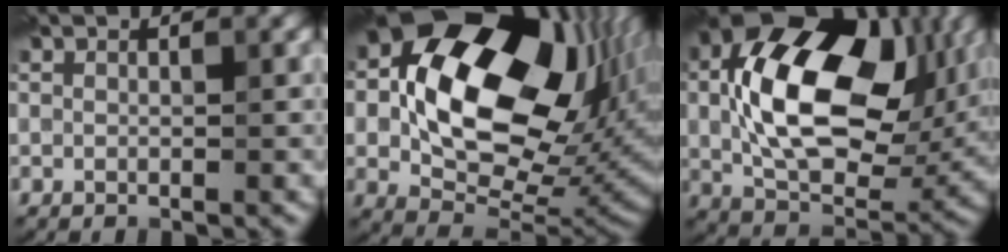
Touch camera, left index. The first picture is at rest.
{"total": 17.4, "force": [3.2, 11.4, 12.8], "torque": [-0.206, 0.007, 0.058]}
{"total": 16.2, "force": [2.0, 10.1, 12.5], "torque": [-0.222, -0.001, 0.039]}